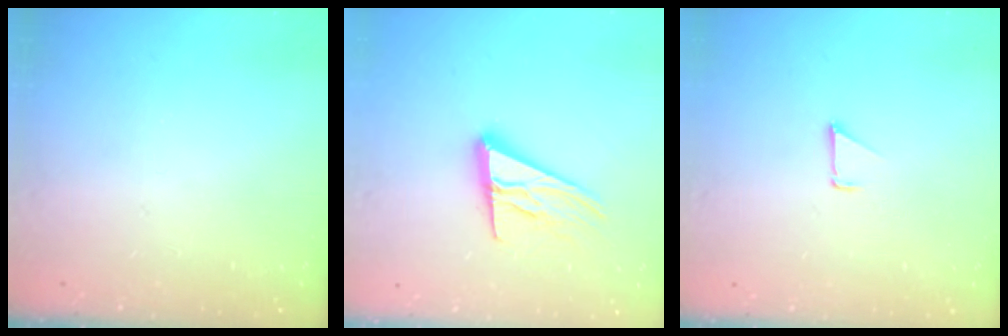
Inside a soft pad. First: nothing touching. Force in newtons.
{"total": 14.9, "press": 14.6, "slide": 2.9}
{"total": 0.9, "press": 0.9, "slide": 0.1}